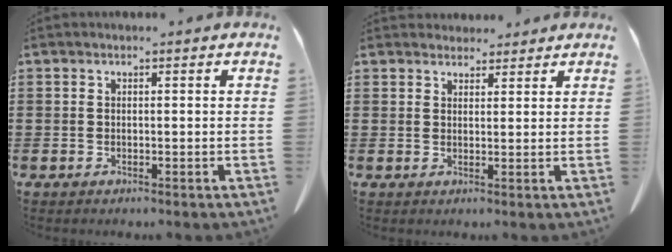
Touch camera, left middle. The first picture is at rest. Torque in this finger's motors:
{"motor_torque": [0.13, 0.46, -0.06, -0.01]}